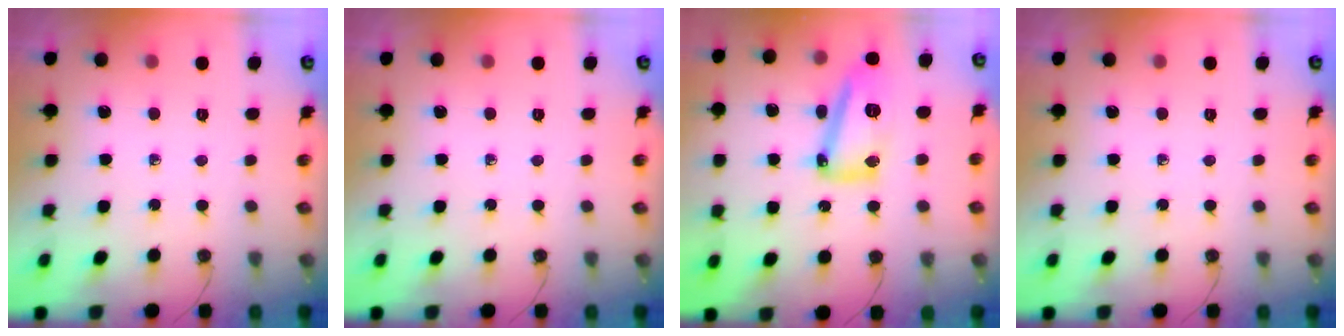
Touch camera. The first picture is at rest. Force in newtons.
{"total": 0.0}
{"total": 22.1, "press": 18.8, "slide": 11.5}
{"total": 0.0}